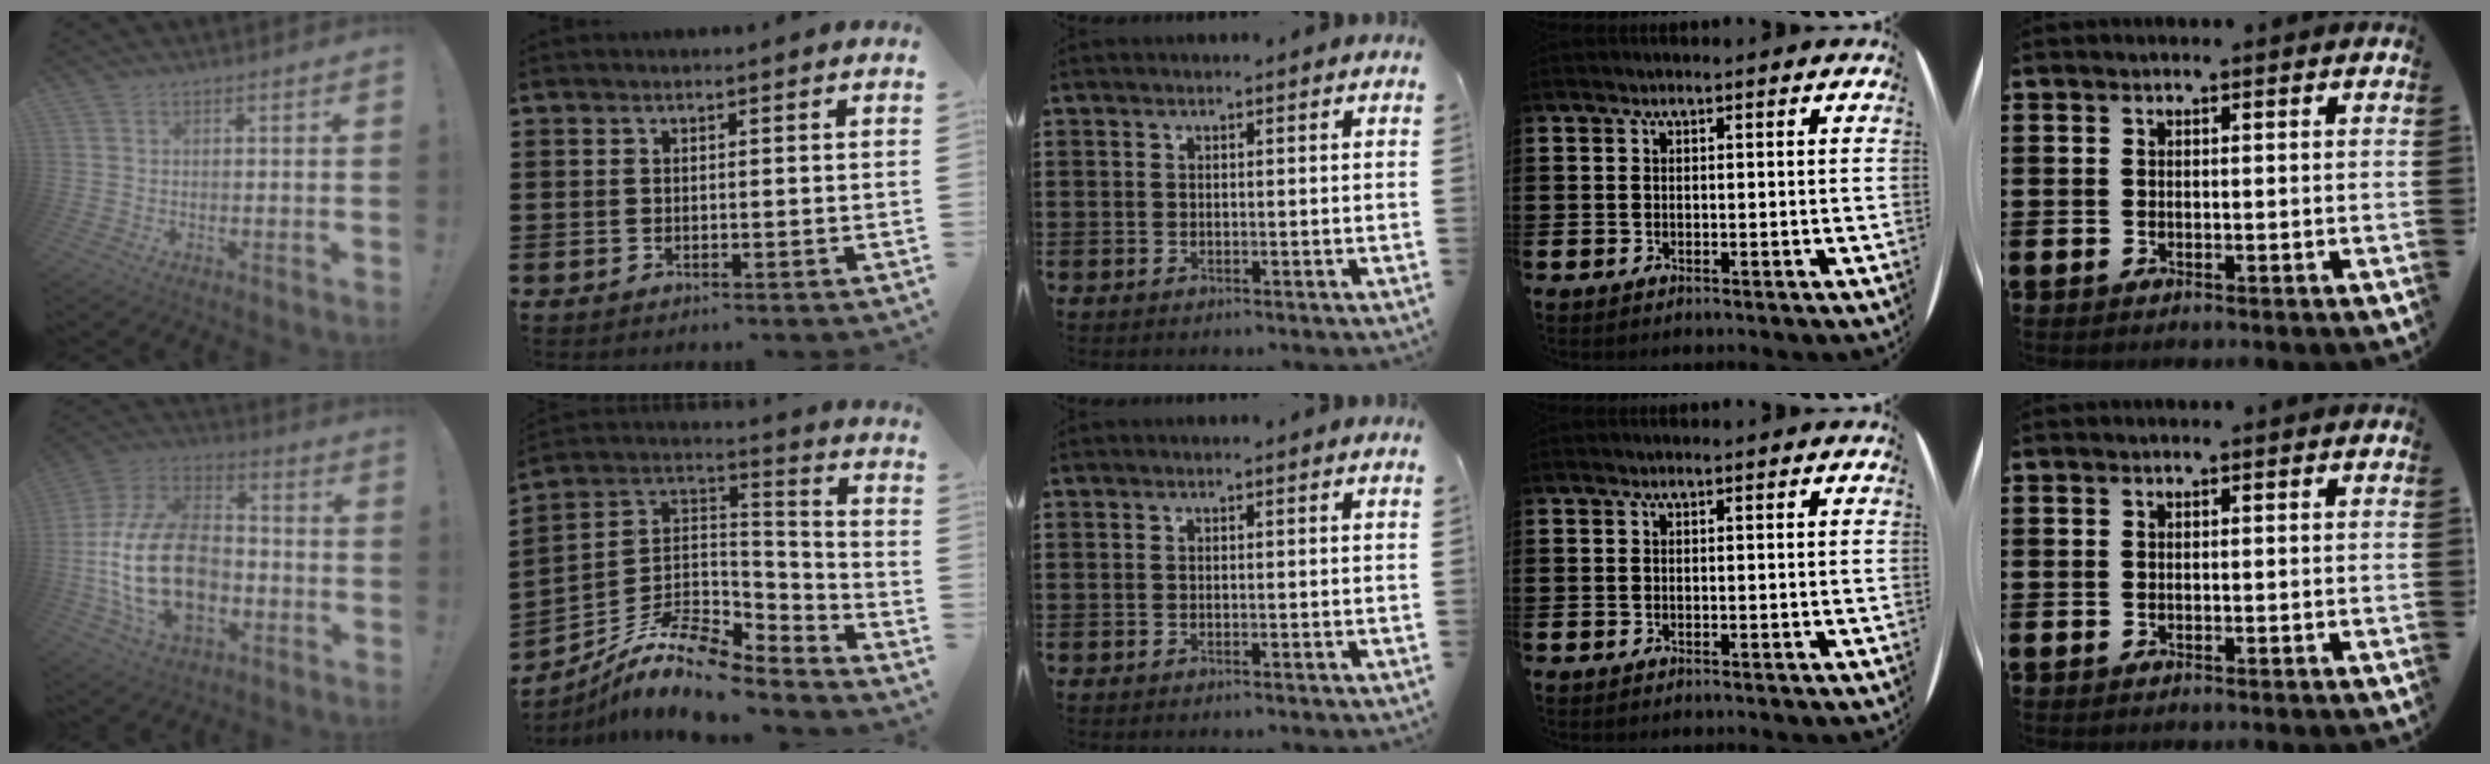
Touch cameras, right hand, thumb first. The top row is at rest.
{"thumb": {"total": 25.5, "force": [-4.9, 16.7, 18.6], "torque": [-0.358, 0.037, -0.066]}, "index": {"total": 11.5, "force": [-9.0, 3.7, 6.2], "torque": [-0.127, 0.018, -0.176]}}